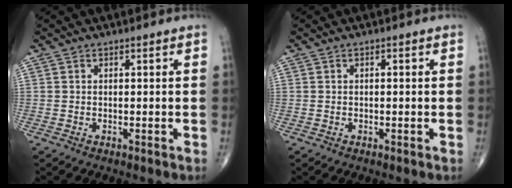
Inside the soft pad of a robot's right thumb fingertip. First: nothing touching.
{"total": 0.5, "force": [0.1, 0.2, 0.5], "torque": [-0.007, 0.002, 0.003]}